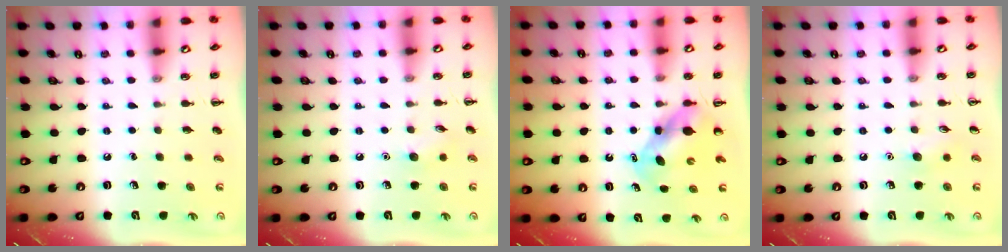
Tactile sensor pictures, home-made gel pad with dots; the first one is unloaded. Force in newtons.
{"total": 5.7, "press": 5.5, "slide": 1.3}
{"total": 6.1, "press": 6.0, "slide": 1.0}
{"total": 6.6, "press": 6.3, "slide": 1.9}